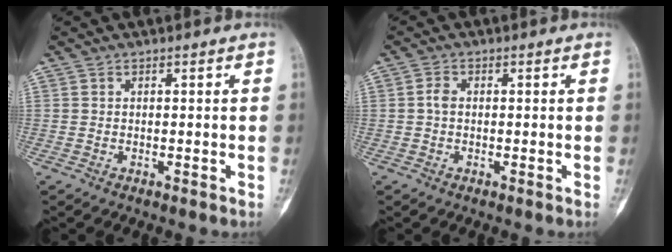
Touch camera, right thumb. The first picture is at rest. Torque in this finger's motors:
{"motor_torque": [-0.01, 0.01, 0.14, -0.14, -0.07]}